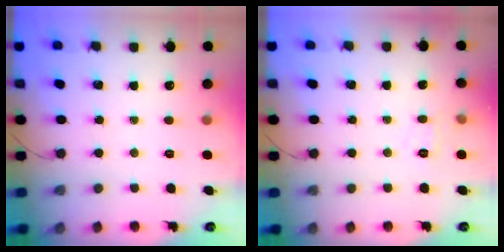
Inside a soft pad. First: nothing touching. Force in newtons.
{"total": 6.1, "press": 5.9, "slide": 1.4}